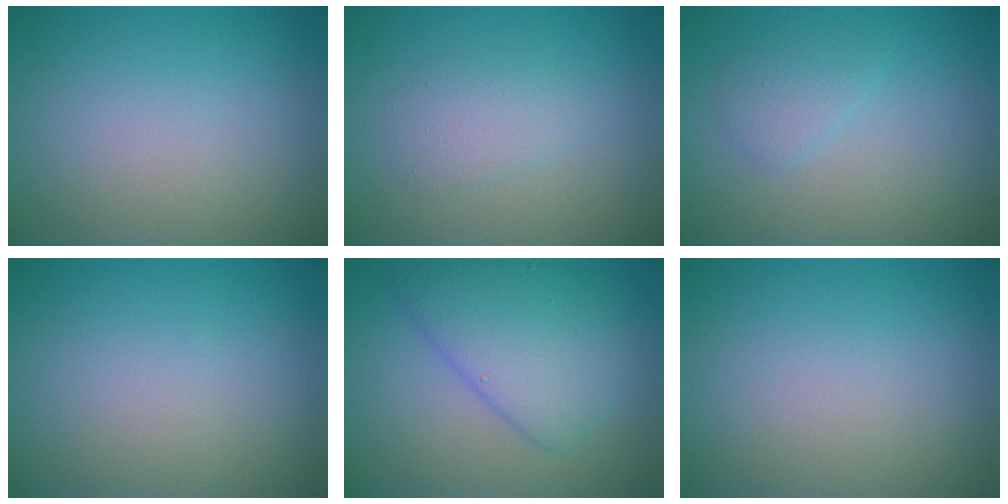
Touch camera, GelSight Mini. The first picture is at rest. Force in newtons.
{"total": 1.8, "press": 1.8, "slide": 0.1}
{"total": 1.5, "press": 1.5, "slide": 0.2}
{"total": 0.0}
{"total": 5.5, "press": 5.5, "slide": 0.2}
{"total": 0.0}